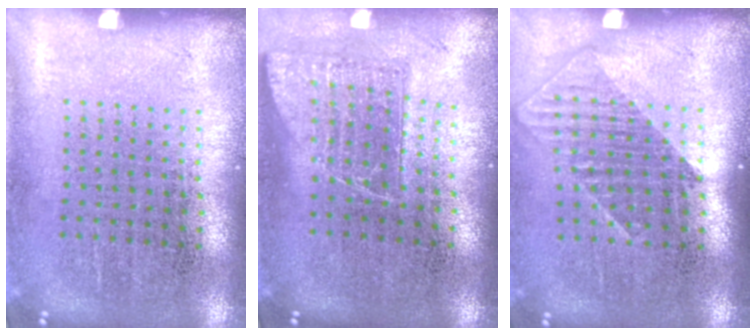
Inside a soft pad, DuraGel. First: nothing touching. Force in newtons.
{"total": 1.1, "press": 0.9, "slide": 0.6}
{"total": 1.3, "press": 0.9, "slide": 0.9}